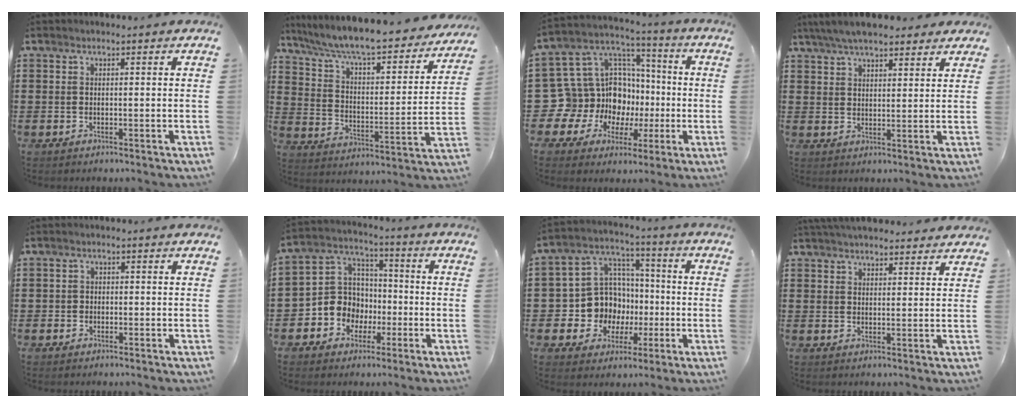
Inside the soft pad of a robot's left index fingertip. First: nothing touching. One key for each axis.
{"total": 7.8, "fx": 7.0, "fy": 0.4, "fz": 3.5, "tx": -0.096, "ty": -0.049, "tz": 0.115}
{"total": 14.6, "fx": -3.3, "fy": 13.6, "fz": 4.3, "tx": -0.135, "ty": -0.020, "tz": -0.025}
{"total": 6.1, "fx": 5.3, "fy": 1.5, "fz": 2.6, "tx": -0.065, "ty": -0.003, "tz": 0.099}
{"total": 1.1, "fx": -0.4, "fy": 1.0, "fz": 0.2, "tx": -0.009, "ty": 0.003, "tz": -0.010}
{"total": 8.4, "fx": -2.1, "fy": 7.9, "fz": 1.9, "tx": -0.085, "ty": 0.004, "tz": -0.041}
{"total": 10.5, "fx": -0.9, "fy": 10.1, "fz": 2.7, "tx": -0.105, "ty": 0.001, "tz": -0.005}
{"total": 4.2, "fx": 4.0, "fy": 0.6, "fz": 1.0, "tx": -0.028, "ty": -0.005, "tz": 0.076}